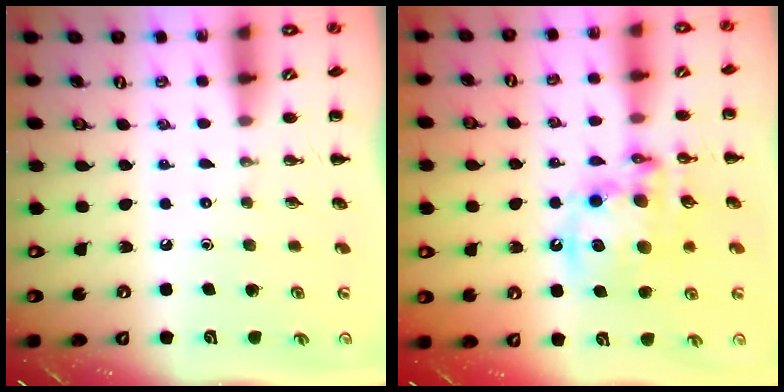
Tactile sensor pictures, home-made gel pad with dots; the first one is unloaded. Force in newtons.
{"total": 14.6, "press": 14.1, "slide": 3.6}